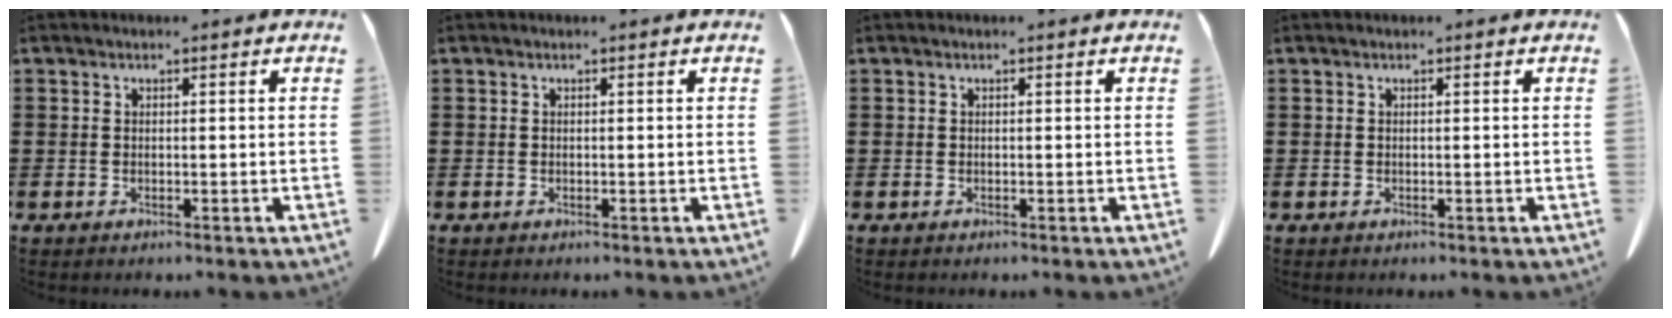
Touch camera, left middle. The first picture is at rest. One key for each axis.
{"total": 0.0}
{"total": 0.0}
{"total": 0.0}